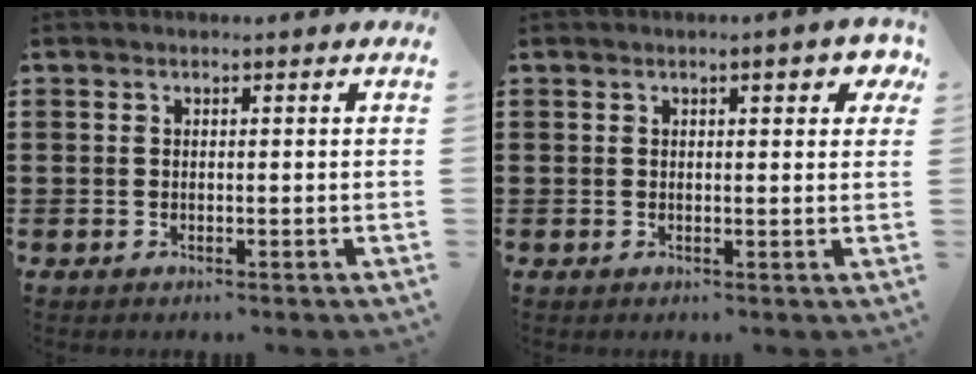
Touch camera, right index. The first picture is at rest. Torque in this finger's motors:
{"motor_torque": [0.41, 0.03, 0.08, 0.02]}